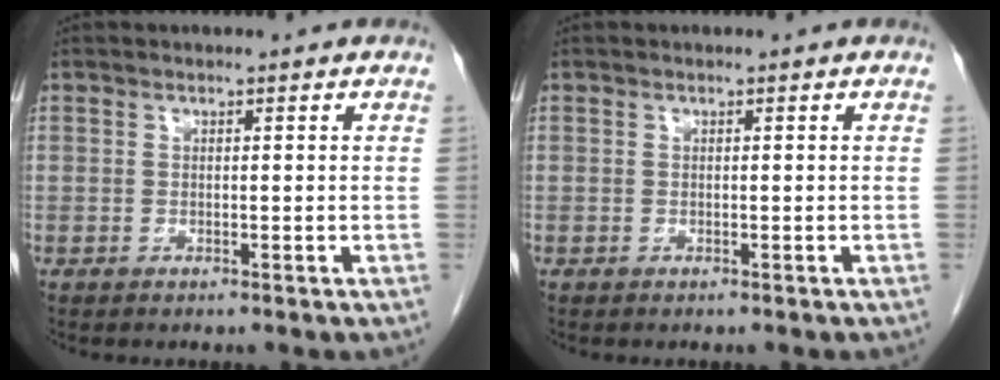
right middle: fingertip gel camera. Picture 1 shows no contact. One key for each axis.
{"total": 0.5, "fx": -0.5, "fy": 0.1, "fz": 0.1, "tx": 0.001, "ty": -0.001, "tz": -0.010}